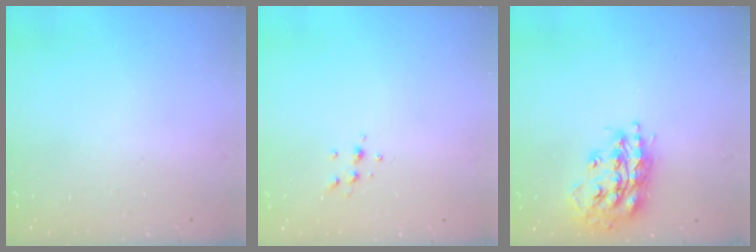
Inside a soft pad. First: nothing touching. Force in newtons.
{"total": 5.4, "press": 5.4, "slide": 0.7}
{"total": 17.4, "press": 17.4, "slide": 1.1}